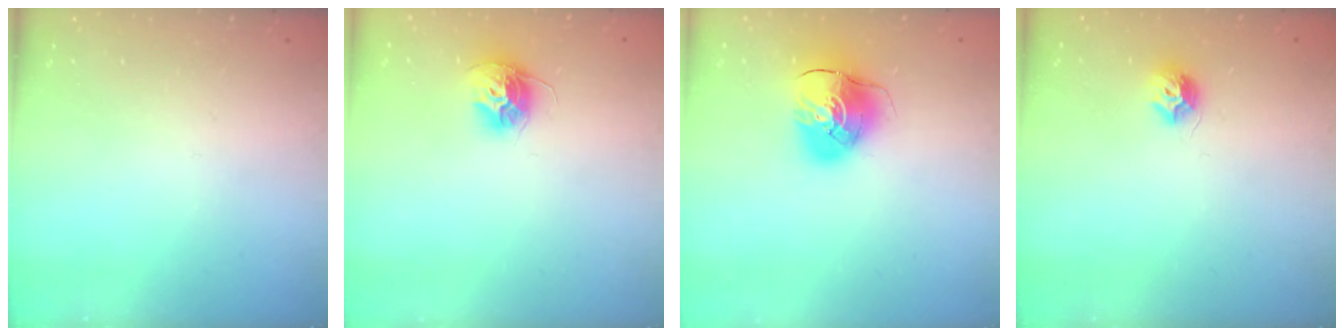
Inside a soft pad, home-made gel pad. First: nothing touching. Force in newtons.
{"total": 10.3, "press": 10.3, "slide": 0.4}
{"total": 8.9, "press": 8.9, "slide": 1.2}
{"total": 7.6, "press": 7.6, "slide": 0.2}